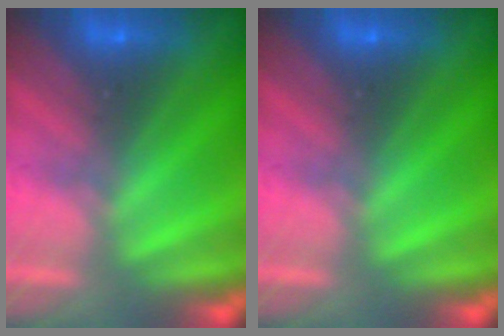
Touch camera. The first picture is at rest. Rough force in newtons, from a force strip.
{"total": 0.0}